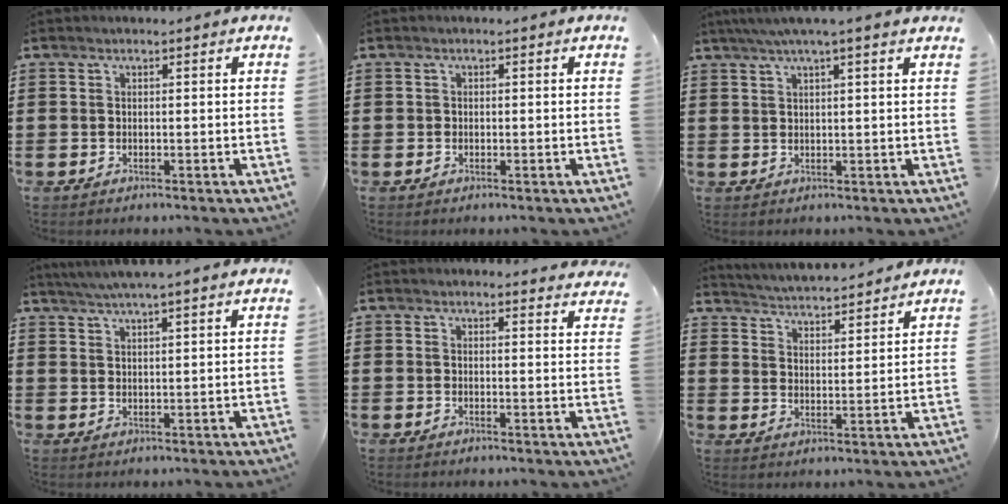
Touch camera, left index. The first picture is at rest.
{"total": 0.6, "force": [-0.2, 0.5, 0.2], "torque": [-0.006, 0.001, -0.004]}
{"total": 3.2, "force": [2.3, -0.2, 2.2], "torque": [-0.048, 0.002, 0.040]}
{"total": 4.0, "force": [3.6, -0.5, 1.6], "torque": [-0.042, -0.008, 0.065]}
{"total": 2.0, "force": [2.0, 0.2, 0.1], "torque": [0.001, -0.006, 0.037]}
{"total": 3.9, "force": [3.9, -0.2, 0.0], "torque": [-0.021, -0.030, 0.065]}